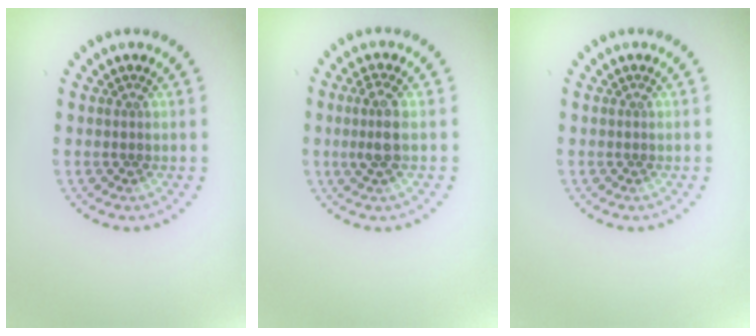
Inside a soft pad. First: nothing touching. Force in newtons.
{"total": 2.4, "press": 2.2, "slide": 1.0}
{"total": 0.0}